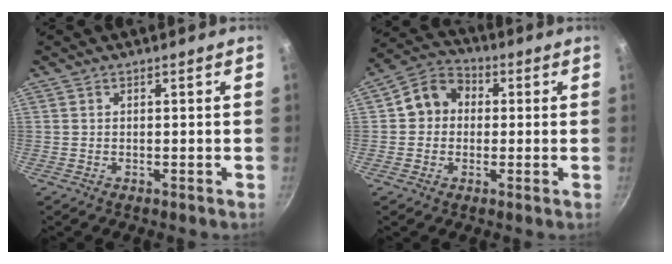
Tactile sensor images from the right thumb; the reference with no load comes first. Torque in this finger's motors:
{"motor_torque": [-0.12, 0.14, 0.00, 0.00, 0.04]}